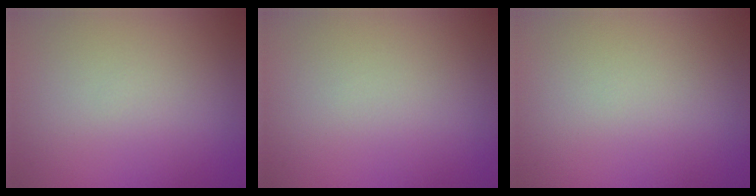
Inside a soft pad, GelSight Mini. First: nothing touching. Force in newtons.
{"total": 0.0}
{"total": 0.0}